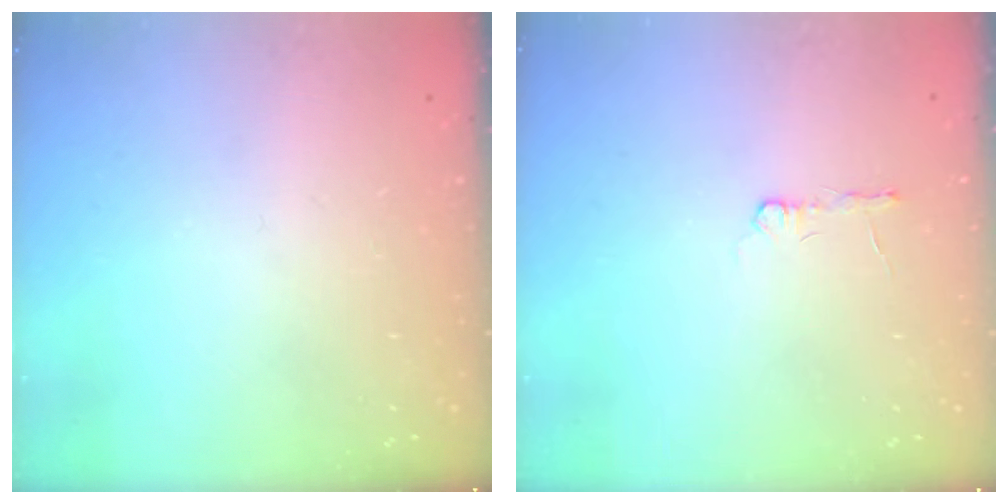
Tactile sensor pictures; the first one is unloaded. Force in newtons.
{"total": 2.7, "press": 2.7, "slide": 0.4}